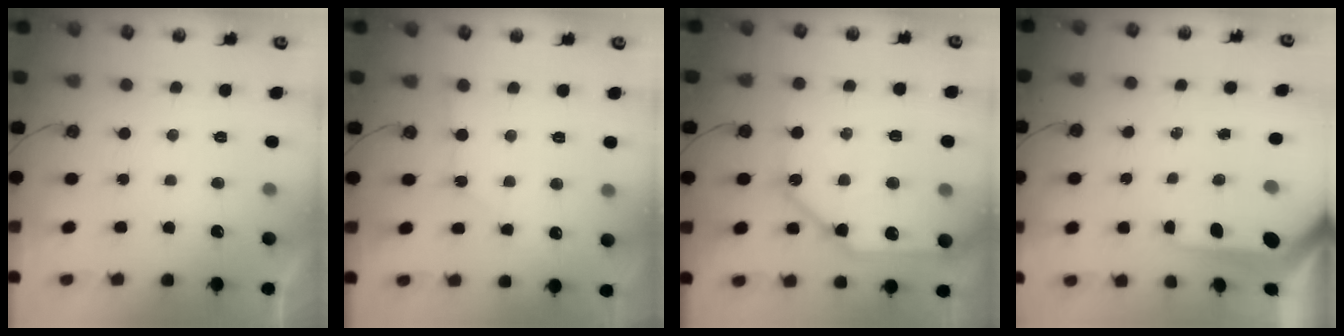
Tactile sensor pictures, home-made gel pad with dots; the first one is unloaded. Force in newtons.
{"total": 3.0, "press": 3.0, "slide": 0.4}
{"total": 17.7, "press": 17.6, "slide": 2.2}
{"total": 10.1, "press": 10.0, "slide": 1.0}